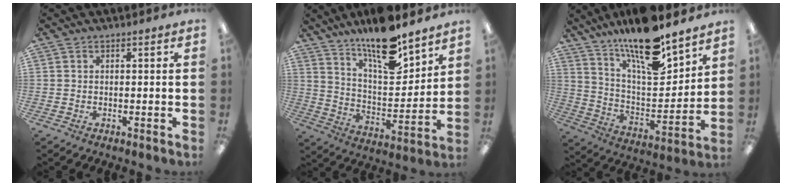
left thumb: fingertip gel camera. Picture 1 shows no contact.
{"total": 15.7, "force": [12.5, 4.6, 8.3], "torque": [-0.141, -0.087, 0.214]}
{"total": 17.9, "force": [14.4, 4.6, 9.5], "torque": [-0.176, -0.101, 0.248]}